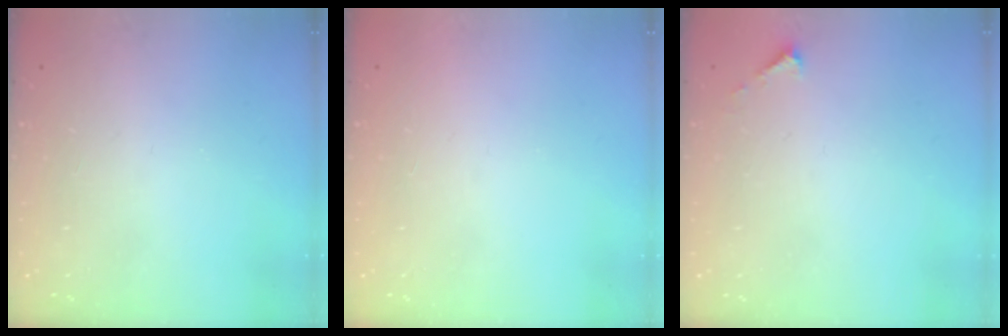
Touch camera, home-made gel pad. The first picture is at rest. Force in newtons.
{"total": 1.6, "press": 1.5, "slide": 0.1}
{"total": 2.1, "press": 2.1, "slide": 0.2}